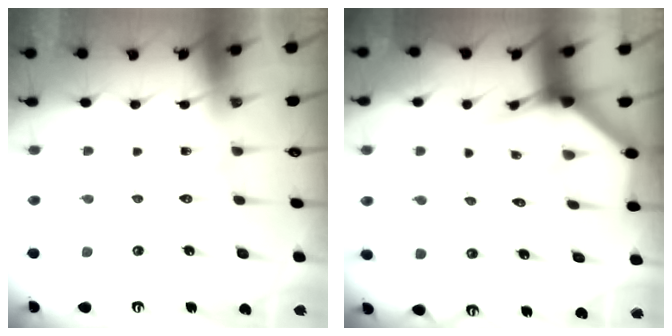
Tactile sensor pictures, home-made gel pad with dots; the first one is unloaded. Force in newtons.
{"total": 4.0, "press": 4.0, "slide": 0.2}